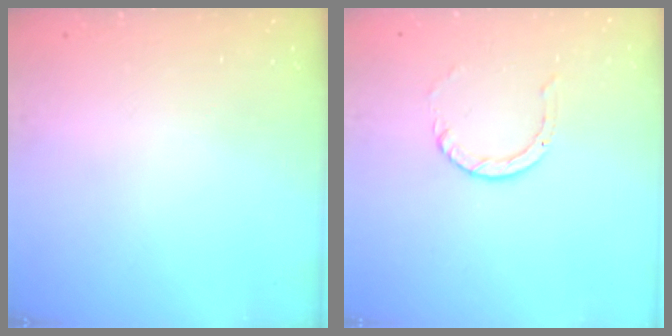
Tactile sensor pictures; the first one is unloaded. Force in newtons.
{"total": 3.8, "press": 3.7, "slide": 0.3}